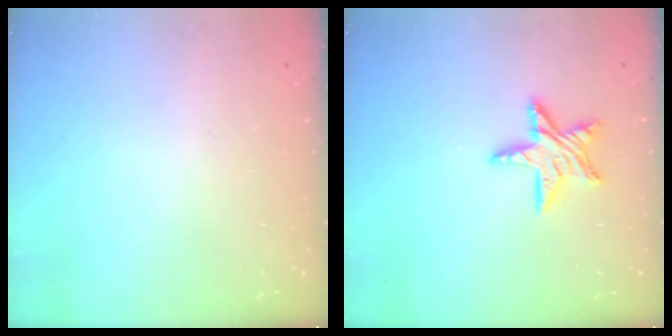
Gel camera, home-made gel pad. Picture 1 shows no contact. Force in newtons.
{"total": 11.1, "press": 11.1, "slide": 1.0}